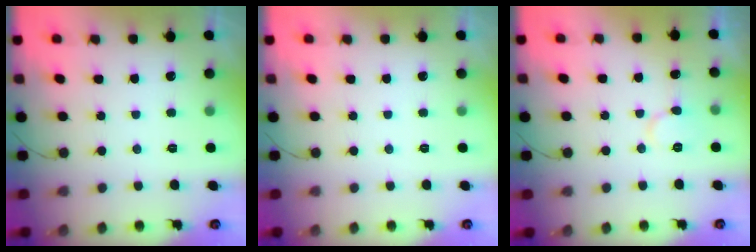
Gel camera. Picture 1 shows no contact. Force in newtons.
{"total": 0.0}
{"total": 6.9, "press": 6.9, "slide": 0.1}